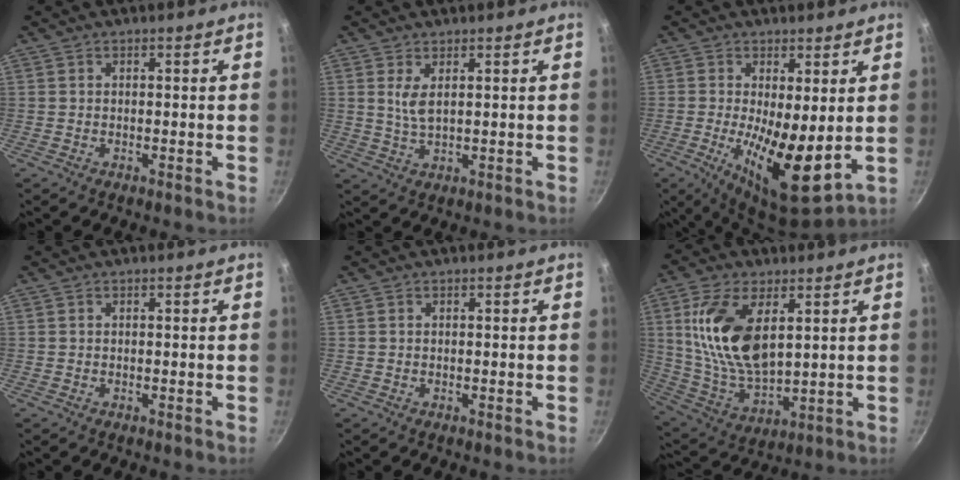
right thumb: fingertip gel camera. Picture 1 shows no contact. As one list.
[{"total": 3.7, "force": [1.3, 1.4, 3.2], "torque": [-0.061, -0.014, 0.029]}, {"total": 12.7, "force": [-0.4, 4.3, 11.9], "torque": [-0.191, -0.026, -0.003]}, {"total": 0.0}, {"total": 0.0}, {"total": 17.0, "force": [4.9, 8.8, 13.7], "torque": [-0.255, -0.026, 0.106]}]